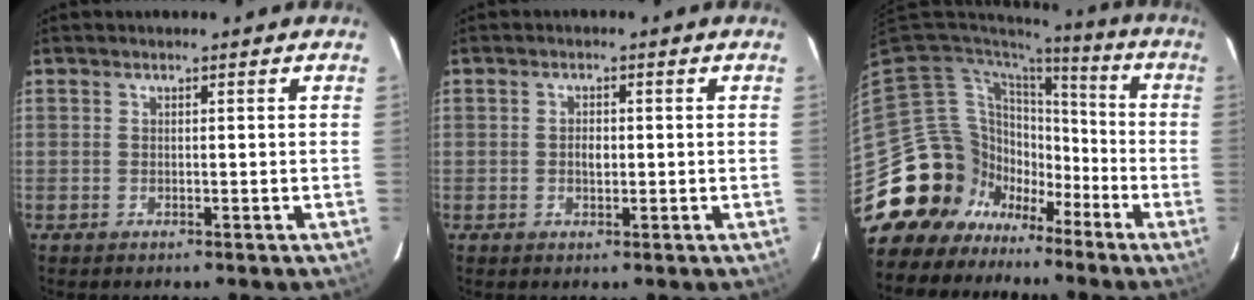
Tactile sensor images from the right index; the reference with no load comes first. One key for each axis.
{"total": 1.9, "fx": -0.1, "fy": 1.2, "fz": 1.5, "tx": -0.025, "ty": 0.004, "tz": -0.002}
{"total": 18.8, "fx": -8.9, "fy": 15.9, "fz": 4.5, "tx": -0.133, "ty": 0.042, "tz": -0.139}